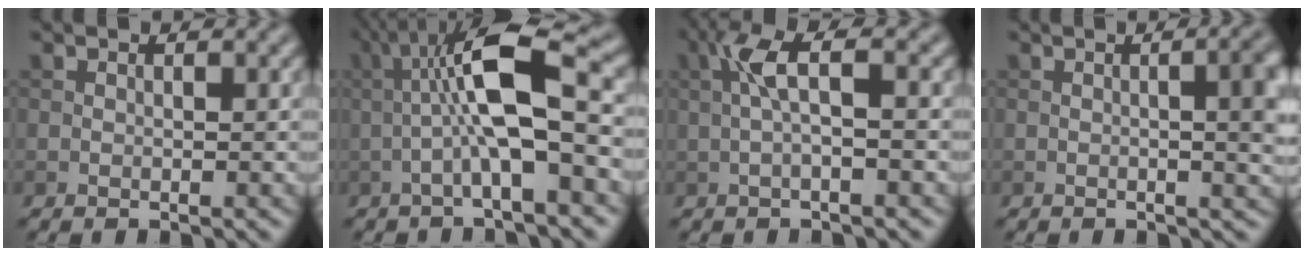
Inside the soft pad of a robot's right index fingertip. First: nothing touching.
{"total": 8.6, "force": [-0.6, 1.8, 8.4], "torque": [-0.142, 0.025, -0.016]}
{"total": 3.6, "force": [0.4, 0.8, 3.5], "torque": [-0.072, 0.013, 0.003]}
{"total": 6.6, "force": [0.1, 2.5, 6.1], "torque": [-0.052, 0.004, 0.000]}